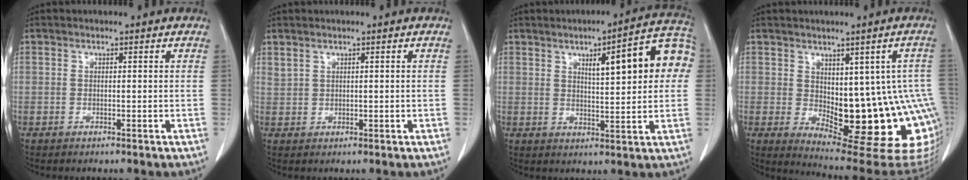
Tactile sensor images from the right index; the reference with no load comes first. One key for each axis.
{"total": 1.4, "fx": 1.2, "fy": 0.6, "fz": 0.4, "tx": -0.010, "ty": 0.005, "tz": 0.032}
{"total": 12.4, "fx": 3.2, "fy": 2.6, "fz": 11.7, "tx": -0.150, "ty": 0.030, "tz": 0.038}
{"total": 18.1, "fx": -2.9, "fy": 7.2, "fz": 16.4, "tx": -0.139, "ty": 0.011, "tz": -0.011}